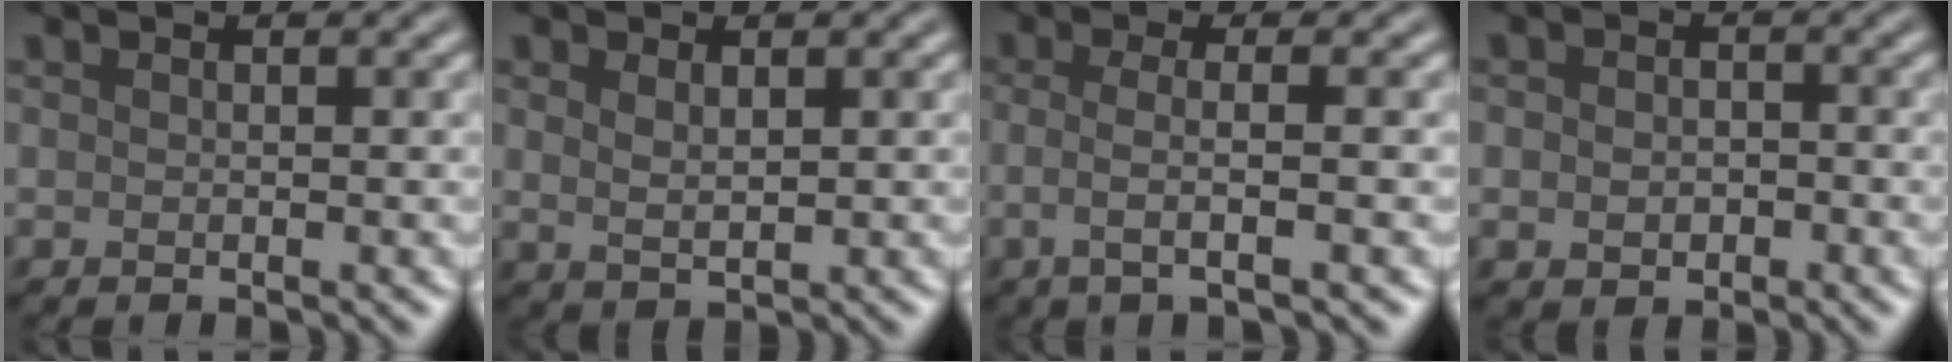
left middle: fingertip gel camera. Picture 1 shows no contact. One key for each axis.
{"total": 1.7, "fx": 0.7, "fy": 0.8, "fz": 1.2, "tx": -0.026, "ty": -0.004, "tz": 0.020}
{"total": 3.2, "fx": -0.4, "fy": 1.0, "fz": 3.0, "tx": -0.050, "ty": -0.009, "tz": -0.014}
{"total": 2.3, "fx": -0.4, "fy": 1.9, "fz": 1.3, "tx": -0.009, "ty": -0.006, "tz": -0.011}